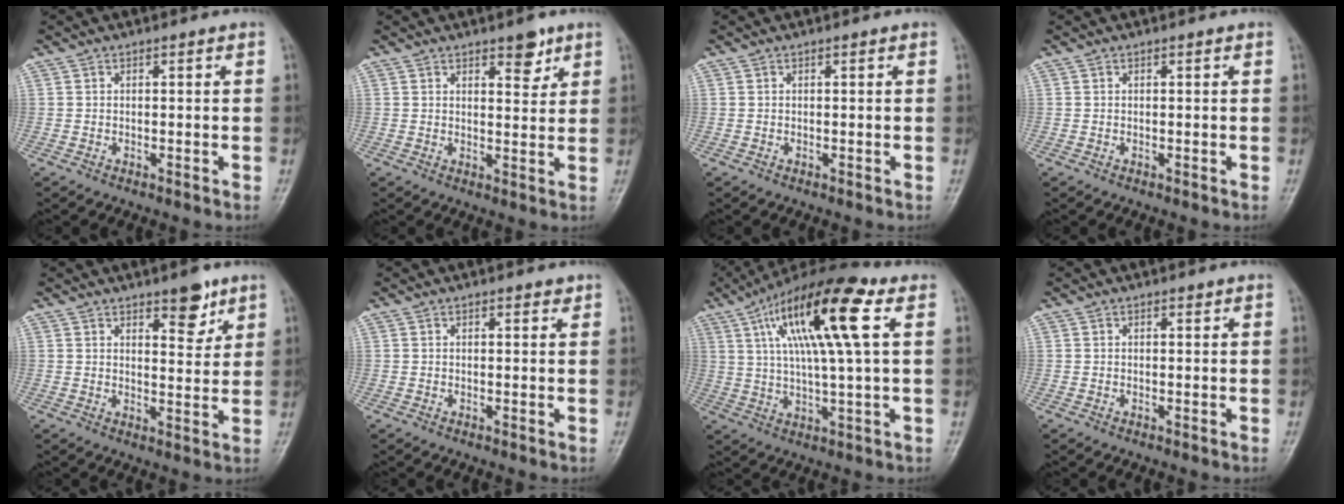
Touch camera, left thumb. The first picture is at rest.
{"total": 4.6, "force": [3.0, 2.0, 2.9], "torque": [-0.020, -0.018, 0.041]}
{"total": 0.0}
{"total": 0.0}
{"total": 6.2, "force": [4.1, 2.5, 4.0], "torque": [-0.033, -0.028, 0.057]}
{"total": 1.7, "force": [1.2, 0.7, 1.0], "torque": [-0.008, -0.005, 0.013]}
{"total": 18.2, "force": [6.3, 3.7, 16.7], "torque": [-0.301, 0.007, 0.102]}
{"total": 0.6, "force": [0.5, 0.2, 0.4], "torque": [-0.007, -0.003, 0.007]}